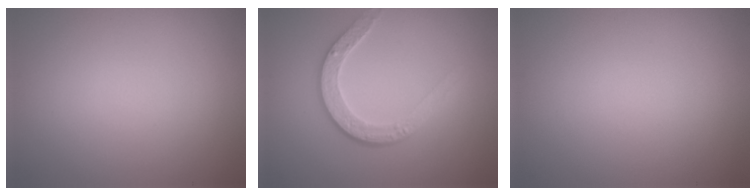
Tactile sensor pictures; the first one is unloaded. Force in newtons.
{"total": 3.5, "press": 2.9, "slide": 2.0}
{"total": 0.0}